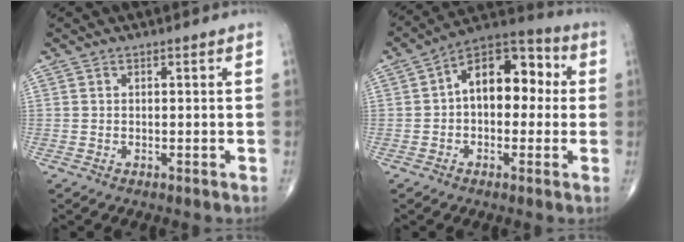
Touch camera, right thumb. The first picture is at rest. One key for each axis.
{"total": 13.8, "fx": 1.2, "fy": 8.5, "fz": 10.8, "tx": -0.120, "ty": 0.041, "tz": 0.001}